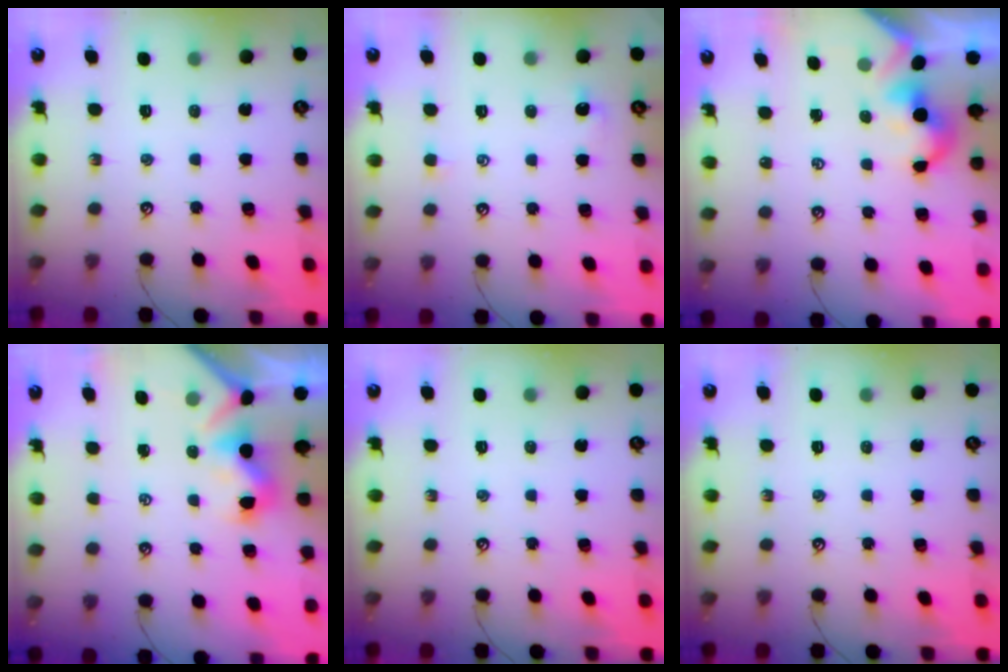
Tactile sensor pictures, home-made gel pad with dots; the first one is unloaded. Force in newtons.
{"total": 1.0, "press": 1.0, "slide": 0.3}
{"total": 2.0, "press": 1.9, "slide": 0.4}
{"total": 1.5, "press": 1.3, "slide": 0.8}
{"total": 0.0}
{"total": 0.0}